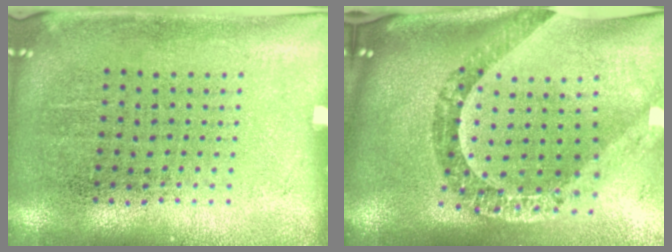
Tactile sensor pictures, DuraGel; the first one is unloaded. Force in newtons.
{"total": 2.4, "press": 1.9, "slide": 1.5}